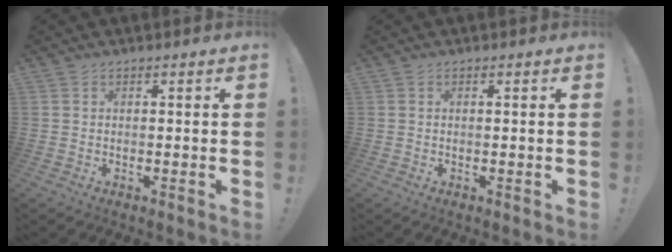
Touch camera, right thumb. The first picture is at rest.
{"total": 0.0}